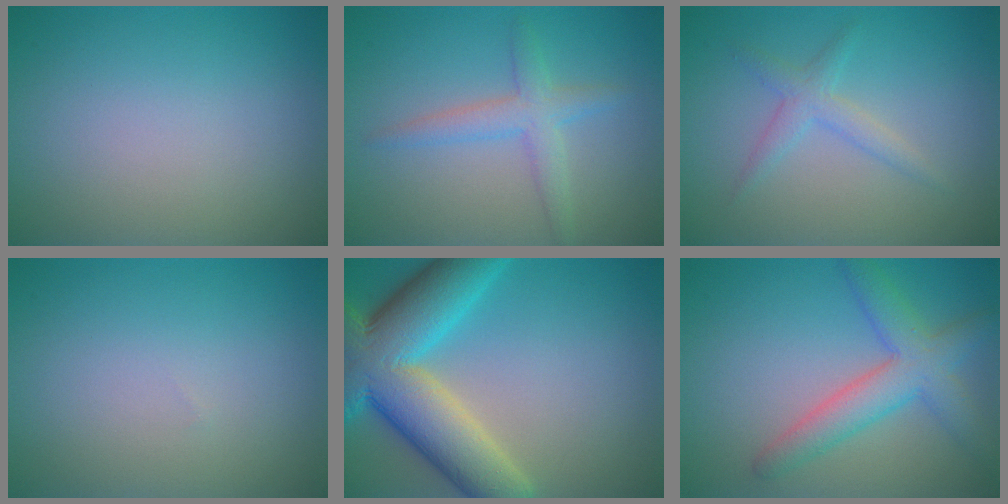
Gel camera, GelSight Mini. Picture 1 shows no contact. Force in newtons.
{"total": 2.7, "press": 2.7, "slide": 0.1}
{"total": 2.0, "press": 2.0, "slide": 0.1}
{"total": 0.0}
{"total": 12.3, "press": 12.3, "slide": 0.8}
{"total": 4.9, "press": 4.9, "slide": 0.2}